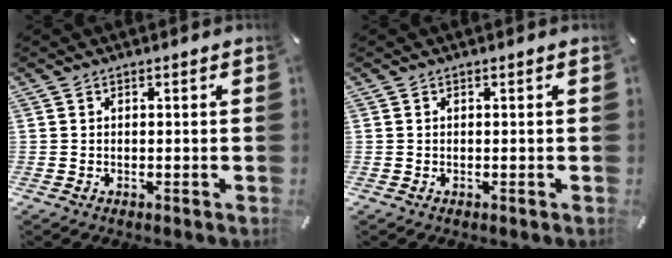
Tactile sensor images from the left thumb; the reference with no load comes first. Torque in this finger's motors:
{"motor_torque": [0.00, 0.00, -0.01, 0.01, 0.00]}